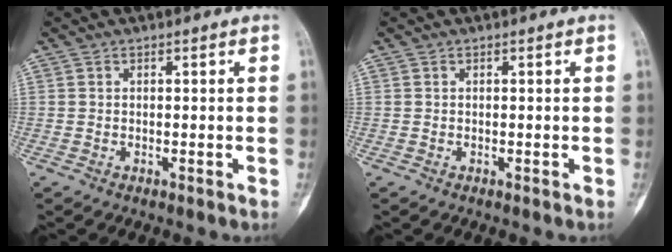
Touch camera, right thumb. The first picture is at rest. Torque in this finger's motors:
{"motor_torque": [0.18, 0.18, 0.00, -0.04, 0.00]}